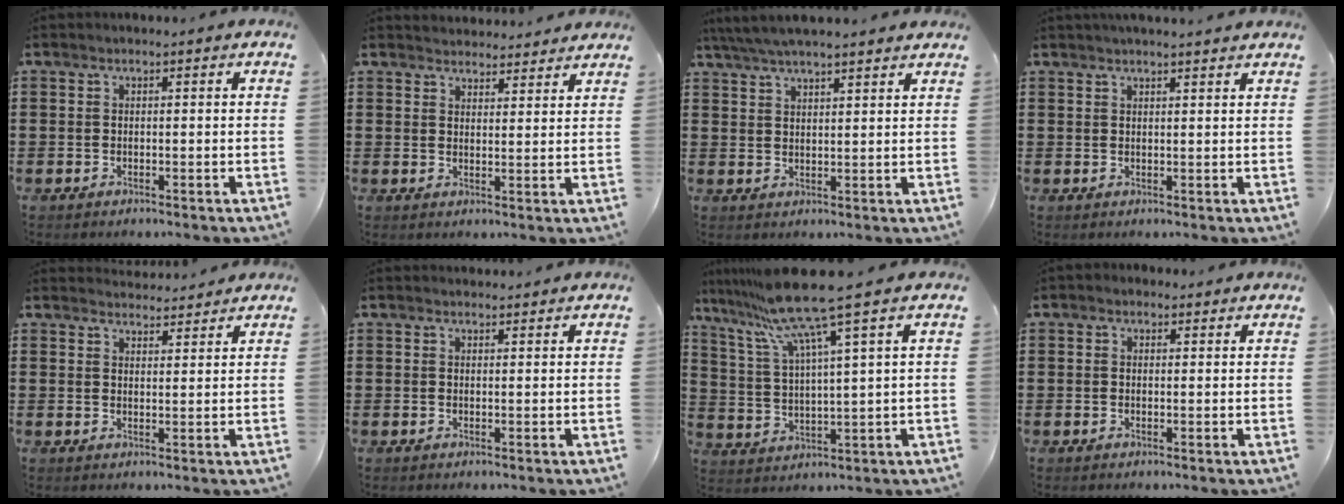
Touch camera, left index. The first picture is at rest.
{"total": 2.9, "force": [2.8, 0.3, -0.5], "torque": [-0.001, -0.008, 0.053]}
{"total": 4.5, "force": [4.1, 0.1, 1.8], "torque": [-0.047, -0.009, 0.074]}
{"total": 1.8, "force": [1.8, -0.1, 0.3], "torque": [-0.010, 0.001, 0.034]}
{"total": 3.0, "force": [3.0, 0.3, -0.1], "torque": [-0.006, -0.009, 0.056]}
{"total": 1.1, "force": [1.1, 0.2, 0.0], "torque": [-0.003, 0.002, 0.021]}
{"total": 11.3, "force": [8.0, -0.5, 7.9], "torque": [-0.188, -0.035, 0.131]}
{"total": 1.2, "force": [0.9, 0.7, 0.1], "torque": [-0.006, 0.007, 0.017]}